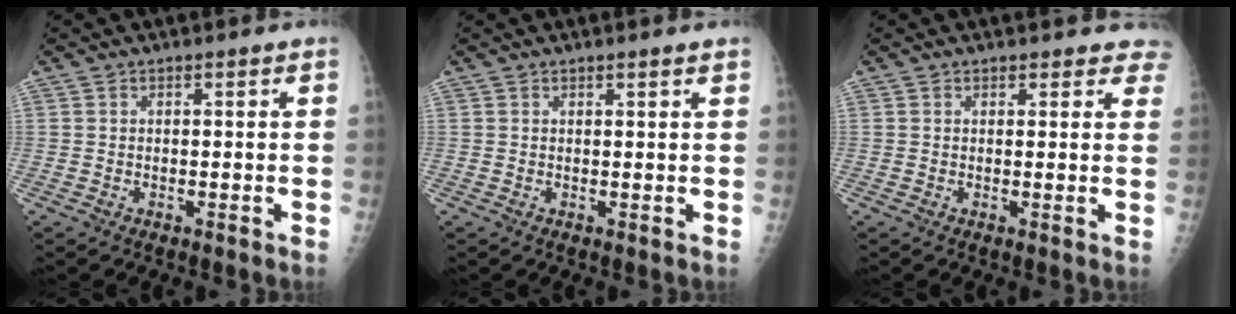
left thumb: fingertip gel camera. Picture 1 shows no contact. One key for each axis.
{"total": 1.4, "fx": 1.2, "fy": -0.1, "fz": 0.7, "tx": -0.007, "ty": 0.000, "tz": 0.016}
{"total": 4.5, "fx": 4.1, "fy": 1.9, "fz": 0.4, "tx": 0.038, "ty": -0.016, "tz": 0.023}